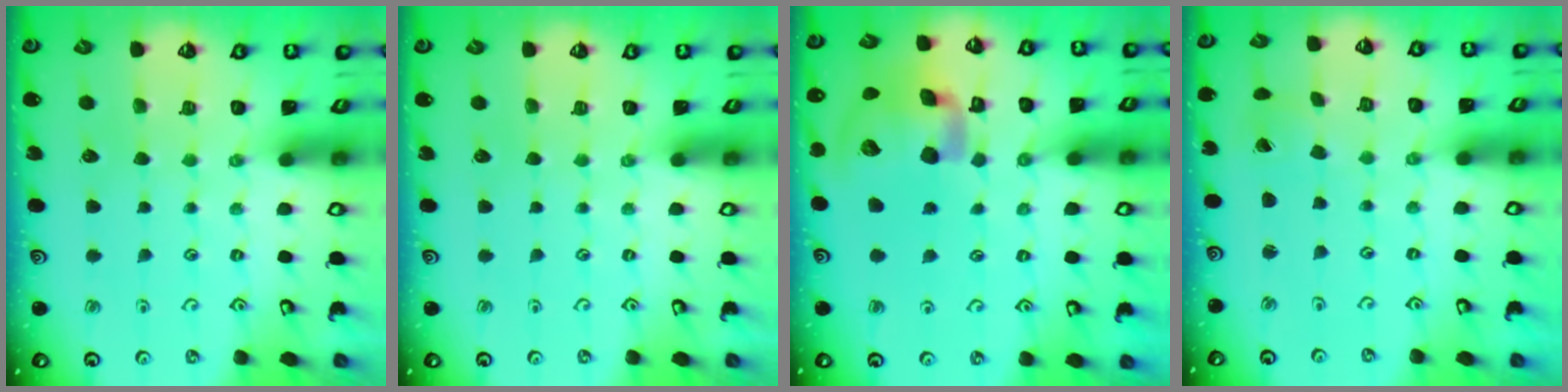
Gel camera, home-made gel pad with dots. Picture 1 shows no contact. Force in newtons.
{"total": 0.0}
{"total": 19.0, "press": 18.8, "slide": 2.7}
{"total": 1.5, "press": 1.5, "slide": 0.1}